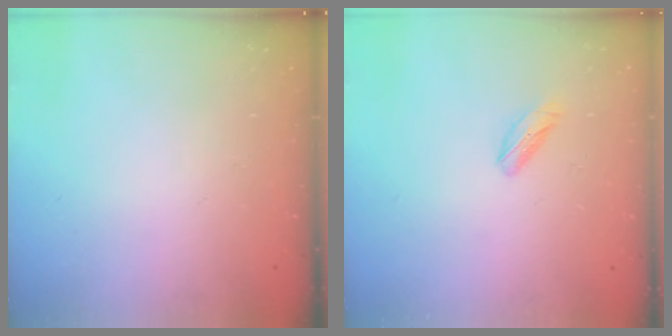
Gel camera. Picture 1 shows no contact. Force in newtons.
{"total": 6.0, "press": 5.9, "slide": 1.1}